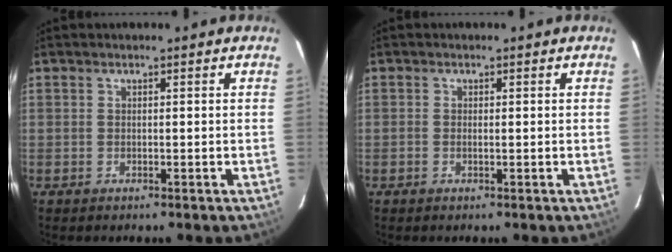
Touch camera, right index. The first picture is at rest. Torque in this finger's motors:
{"motor_torque": [-0.18, 0.08, -0.03, 0.00]}